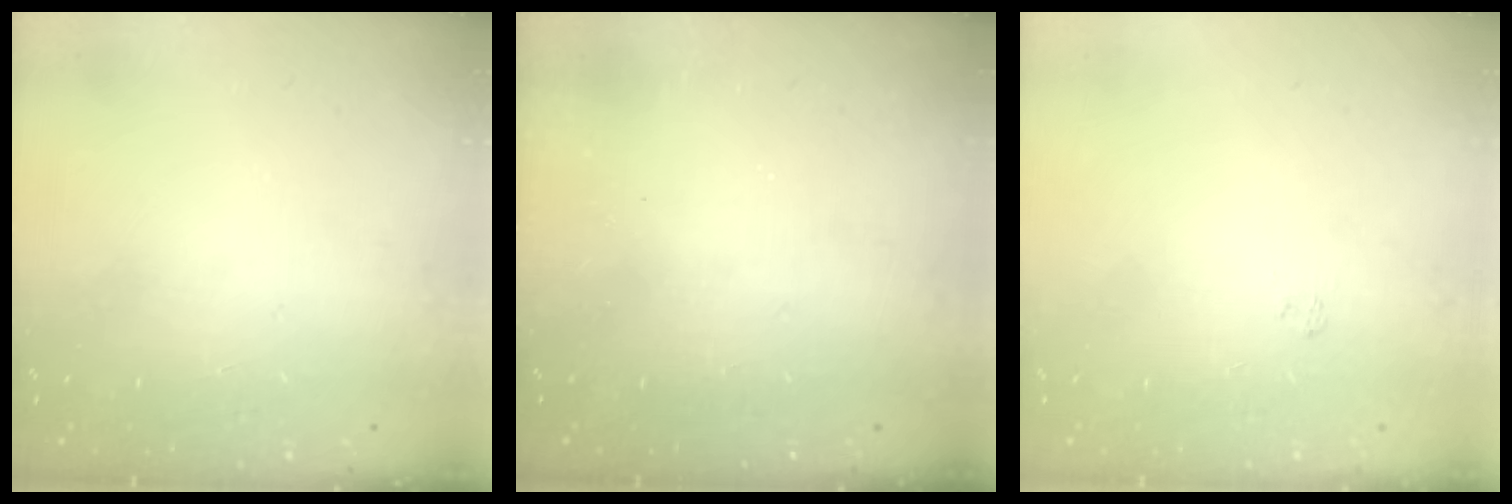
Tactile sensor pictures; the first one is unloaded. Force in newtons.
{"total": 2.2, "press": 2.1, "slide": 0.7}
{"total": 1.7, "press": 1.2, "slide": 1.1}